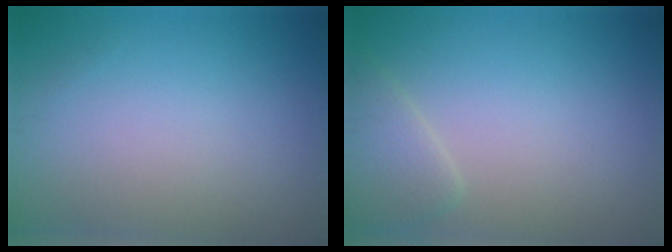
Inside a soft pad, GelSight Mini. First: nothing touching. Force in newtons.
{"total": 2.4, "press": 2.4, "slide": 0.2}